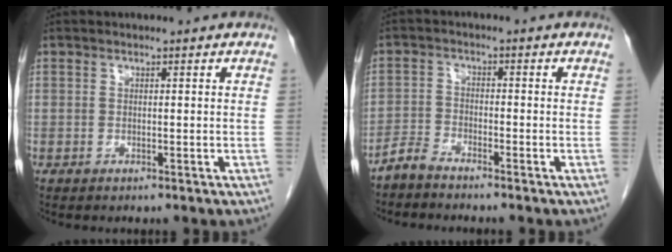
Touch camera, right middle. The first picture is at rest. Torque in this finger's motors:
{"motor_torque": [0.06, -0.02, 0.01, 0.02]}